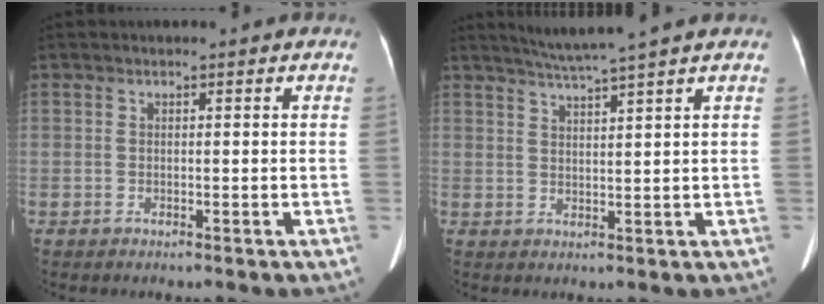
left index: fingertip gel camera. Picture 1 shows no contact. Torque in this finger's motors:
{"motor_torque": [-0.38, -0.15, -0.13, 0.01]}